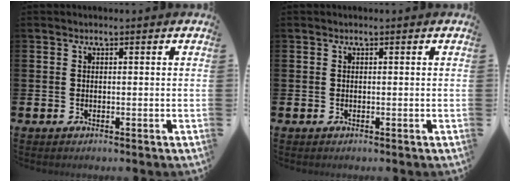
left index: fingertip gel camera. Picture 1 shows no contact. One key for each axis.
{"total": 0.0}